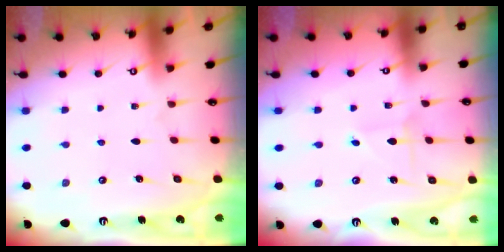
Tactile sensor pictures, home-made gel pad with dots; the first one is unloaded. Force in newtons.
{"total": 2.0, "press": 2.0, "slide": 0.2}